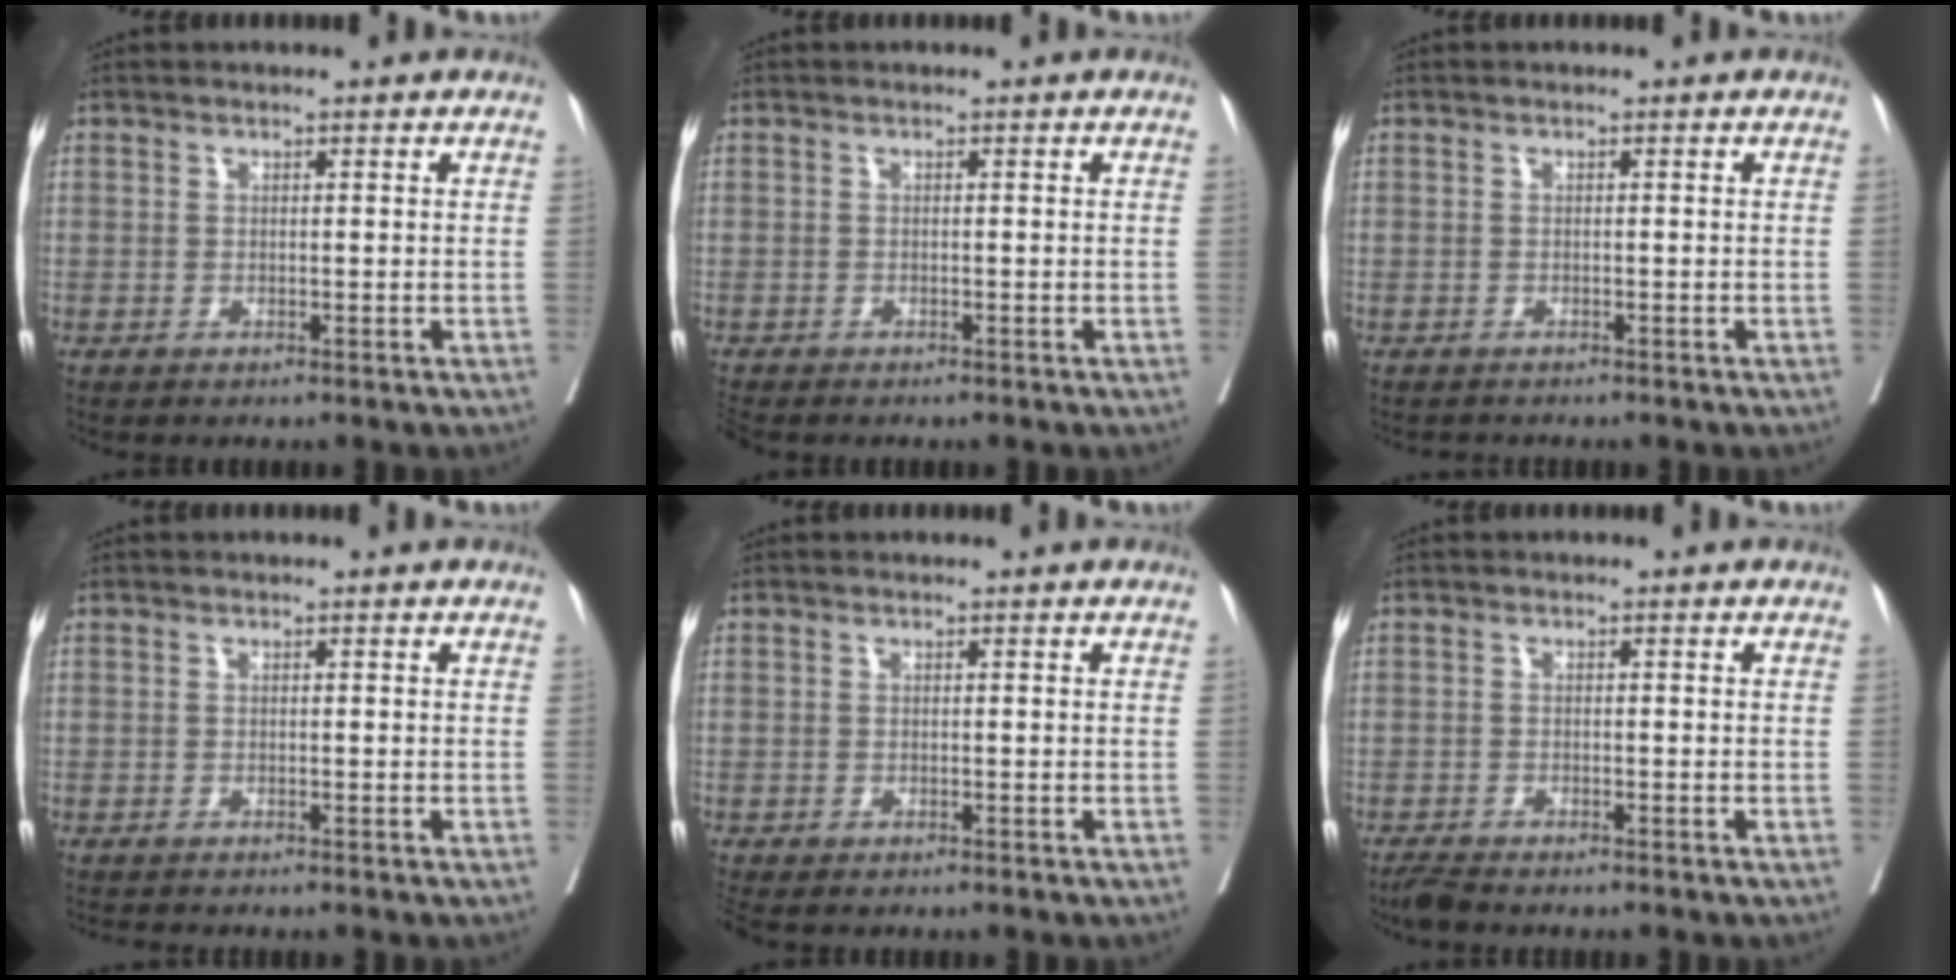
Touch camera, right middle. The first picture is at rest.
{"total": 2.6, "force": [-2.4, 0.7, 0.8], "torque": [-0.016, -0.008, -0.040]}
{"total": 0.9, "force": [-0.9, 0.1, 0.0], "torque": [-0.011, -0.006, -0.016]}
{"total": 1.1, "force": [-1.1, -0.2, 0.1], "torque": [-0.011, -0.006, -0.019]}
{"total": 2.7, "force": [-2.4, 0.8, 1.1], "torque": [-0.016, -0.008, -0.036]}
{"total": 1.9, "force": [-1.8, 0.0, 0.5], "torque": [-0.013, -0.007, -0.034]}